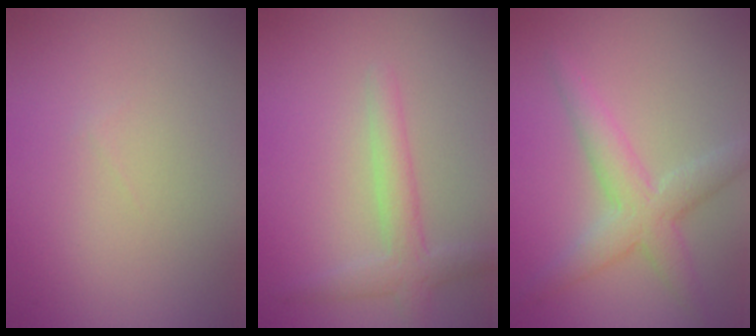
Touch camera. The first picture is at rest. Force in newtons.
{"total": 2.8, "press": 2.8, "slide": 0.1}
{"total": 4.2, "press": 4.2, "slide": 0.2}